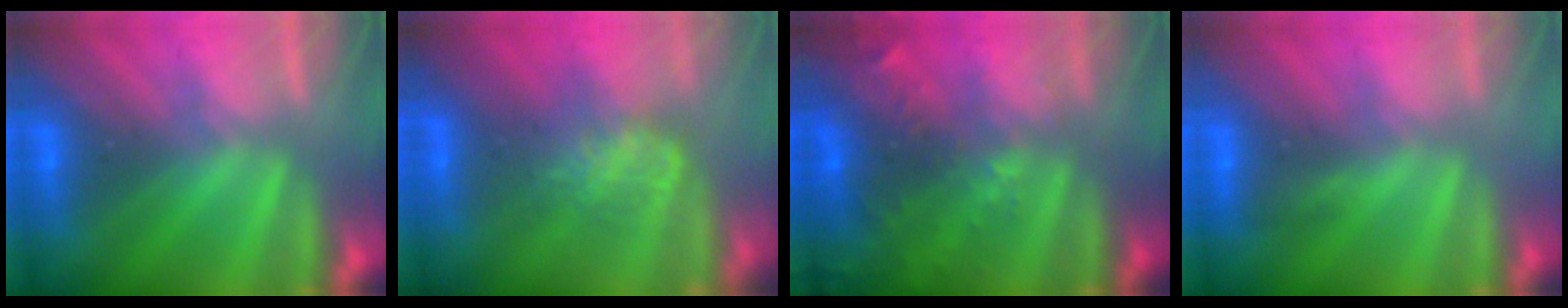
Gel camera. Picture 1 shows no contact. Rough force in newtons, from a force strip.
{"total": 5.7}
{"total": 8.9}
{"total": 2.9}